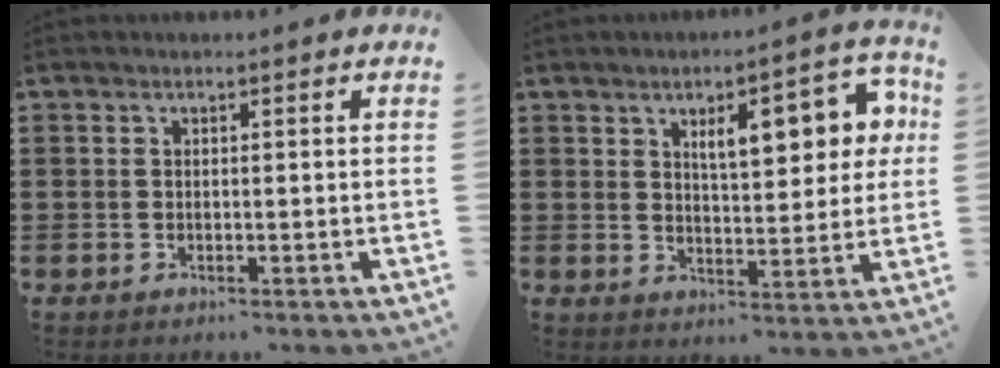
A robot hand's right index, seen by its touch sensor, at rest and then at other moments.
{"total": 8.9, "force": [3.9, 3.5, 7.2], "torque": [-0.100, -0.011, 0.055]}